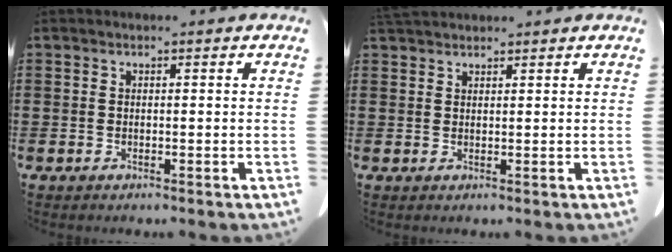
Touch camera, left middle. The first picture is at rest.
{"total": 2.0, "force": [1.8, 0.5, 0.5], "torque": [-0.014, 0.004, 0.036]}